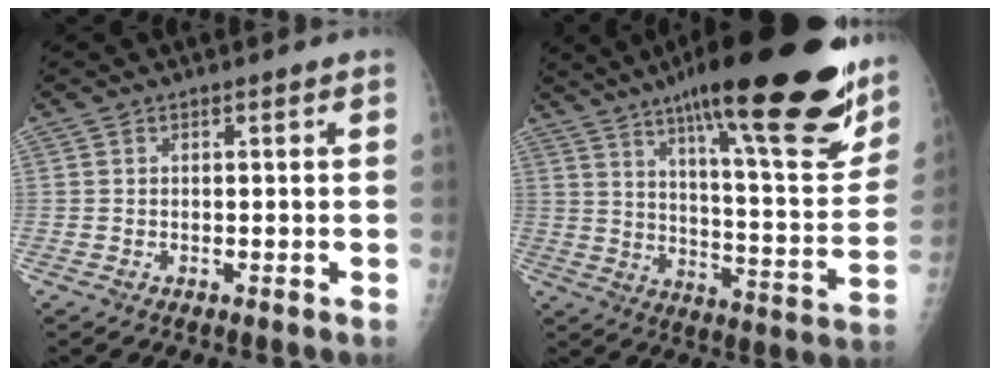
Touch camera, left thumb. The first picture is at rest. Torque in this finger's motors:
{"motor_torque": [2.34, -0.88, 1.60, -1.16, 0.34]}